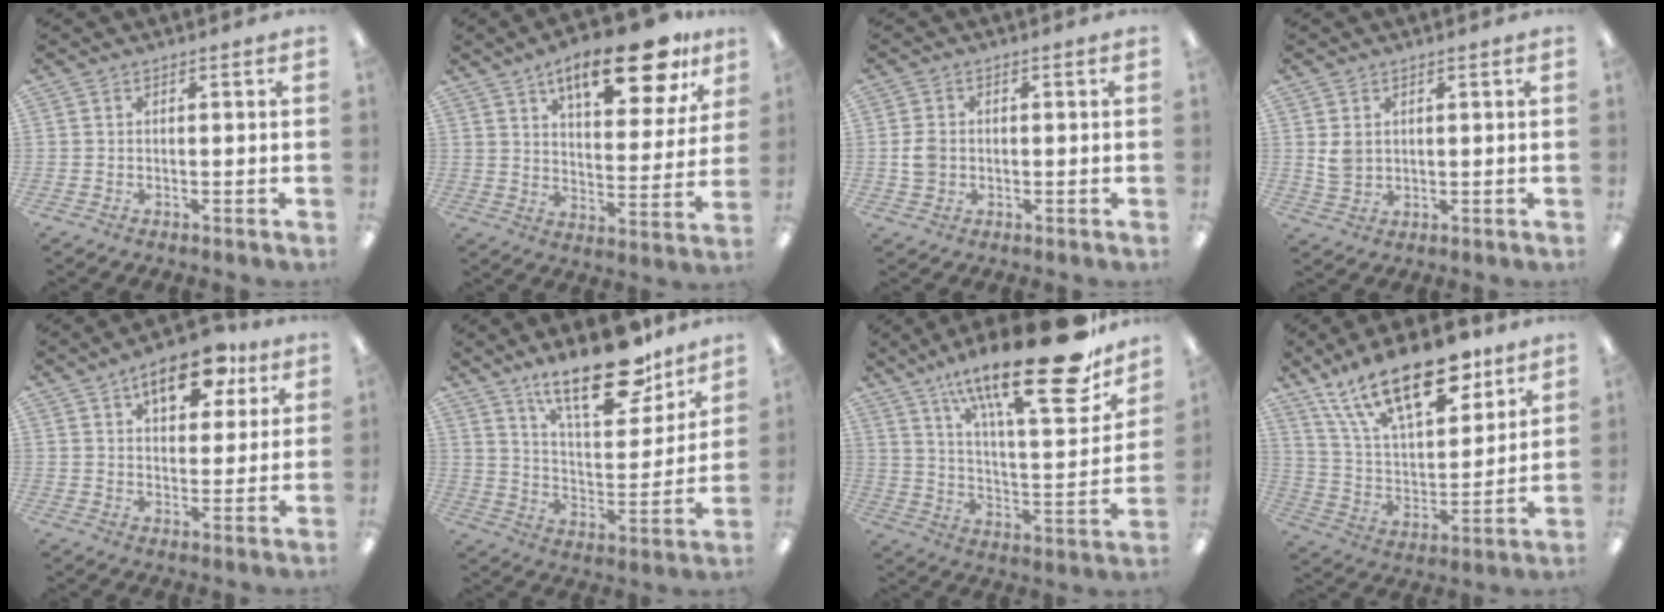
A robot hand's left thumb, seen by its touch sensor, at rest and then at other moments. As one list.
[{"total": 18.3, "force": [11.8, 6.8, 12.2], "torque": [-0.172, -0.060, 0.188]}, {"total": 3.7, "force": [-0.2, 3.1, 2.0], "torque": [-0.028, 0.003, -0.004]}, {"total": 3.7, "force": [1.4, 2.9, 1.8], "torque": [-0.029, -0.001, 0.026]}, {"total": 13.1, "force": [7.6, 6.4, 8.5], "torque": [-0.106, -0.029, 0.125]}, {"total": 21.3, "force": [14.9, 8.2, 12.8], "torque": [-0.199, -0.087, 0.251]}, {"total": 27.6, "force": [18.2, 7.5, 19.3], "torque": [-0.294, -0.115, 0.291]}, {"total": 23.1, "force": [15.4, 9.7, 14.3], "torque": [-0.246, -0.077, 0.269]}]